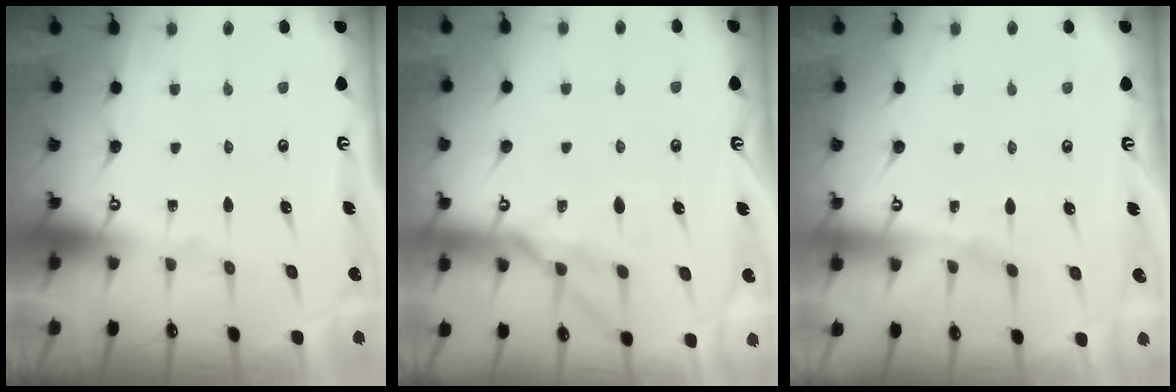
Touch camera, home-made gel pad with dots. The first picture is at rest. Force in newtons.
{"total": 12.0, "press": 12.0, "slide": 1.0}
{"total": 2.2, "press": 2.1, "slide": 0.4}